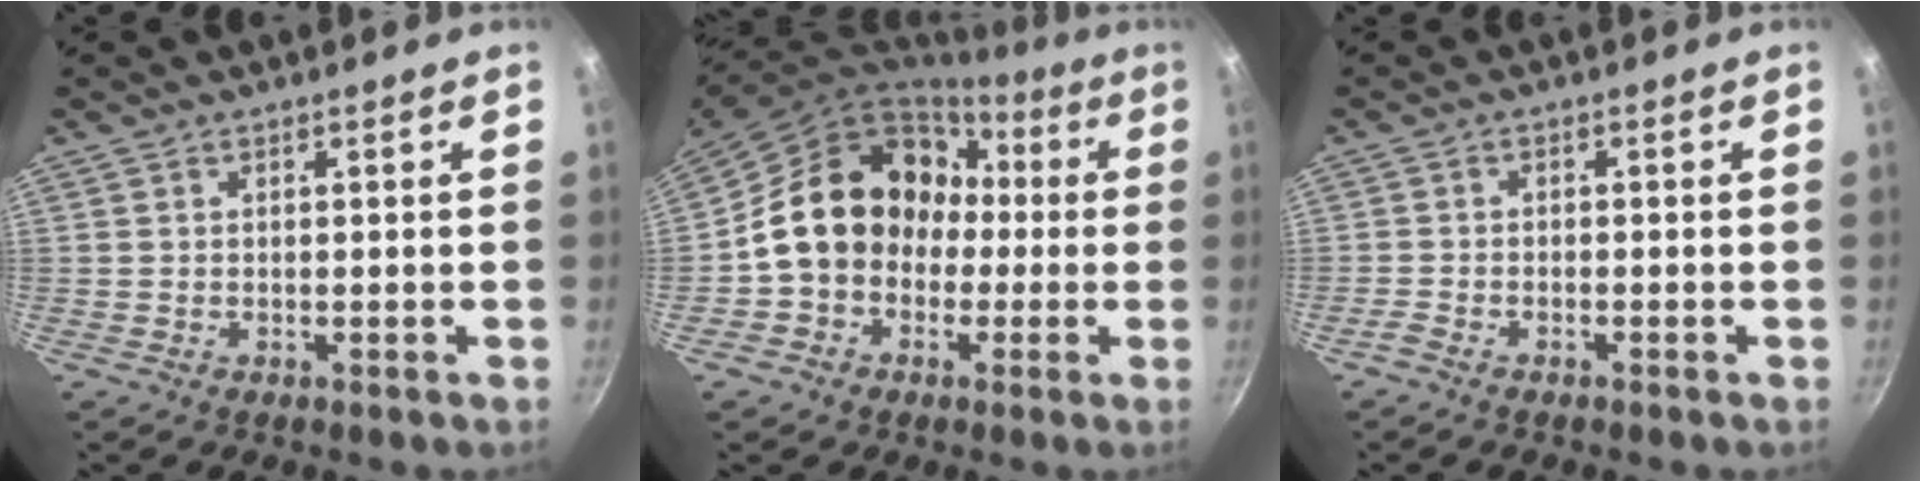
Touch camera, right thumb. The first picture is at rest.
{"total": 17.6, "force": [-0.3, 14.7, 9.7], "torque": [-0.128, 0.069, -0.009]}
{"total": 1.9, "force": [-1.6, 0.6, 0.8], "torque": [-0.035, 0.014, -0.036]}